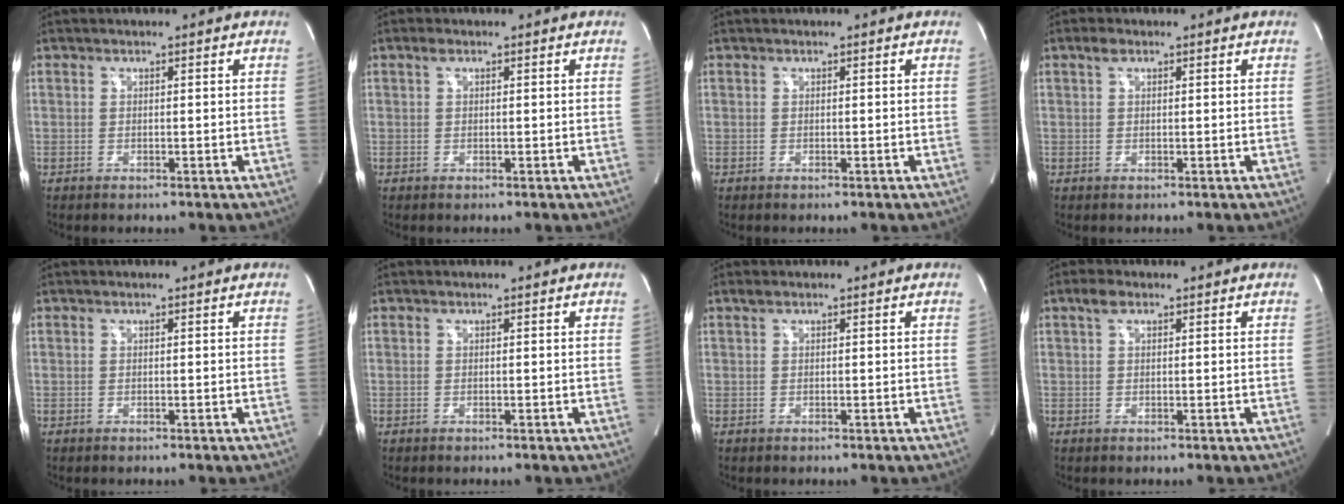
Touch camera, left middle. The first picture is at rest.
{"total": 0.8, "force": [0.5, 0.4, 0.6], "torque": [-0.012, 0.007, 0.008]}
{"total": 0.0}
{"total": 1.4, "force": [0.8, 0.6, 0.9], "torque": [-0.021, 0.011, 0.016]}
{"total": 0.0}
{"total": 0.0}
{"total": 0.6, "force": [0.5, 0.1, 0.4], "torque": [-0.013, 0.008, 0.010]}
{"total": 1.9, "force": [1.2, 0.8, 1.3], "torque": [-0.031, 0.014, 0.024]}